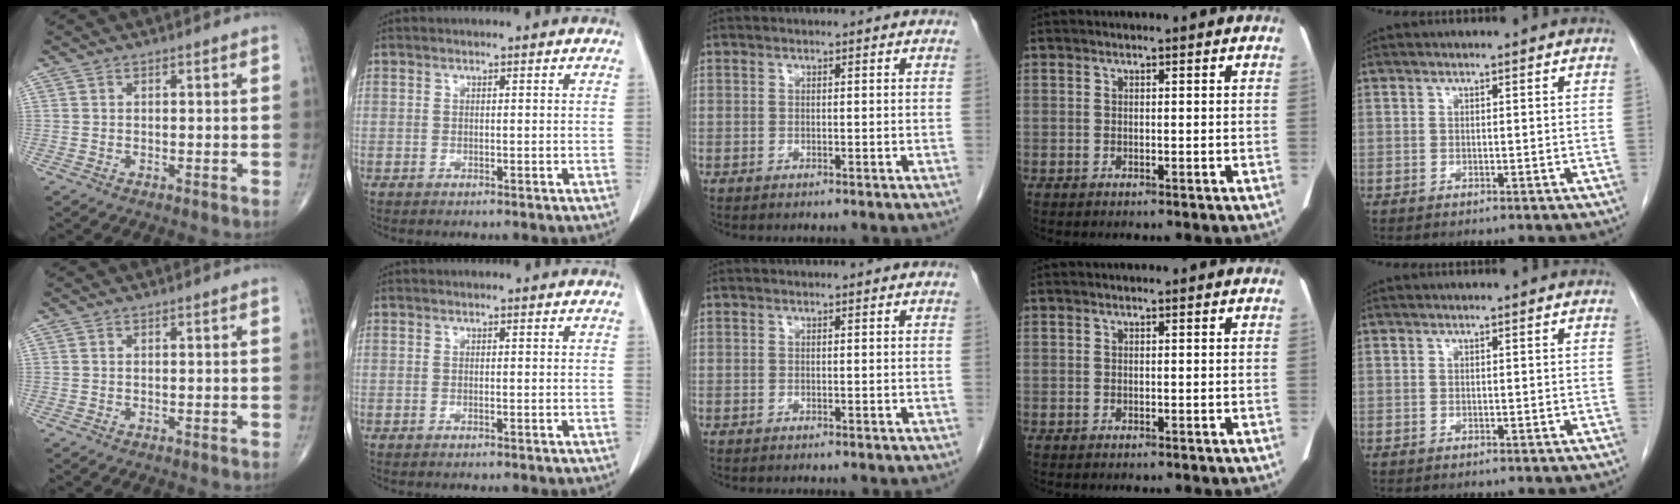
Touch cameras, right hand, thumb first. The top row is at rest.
{}